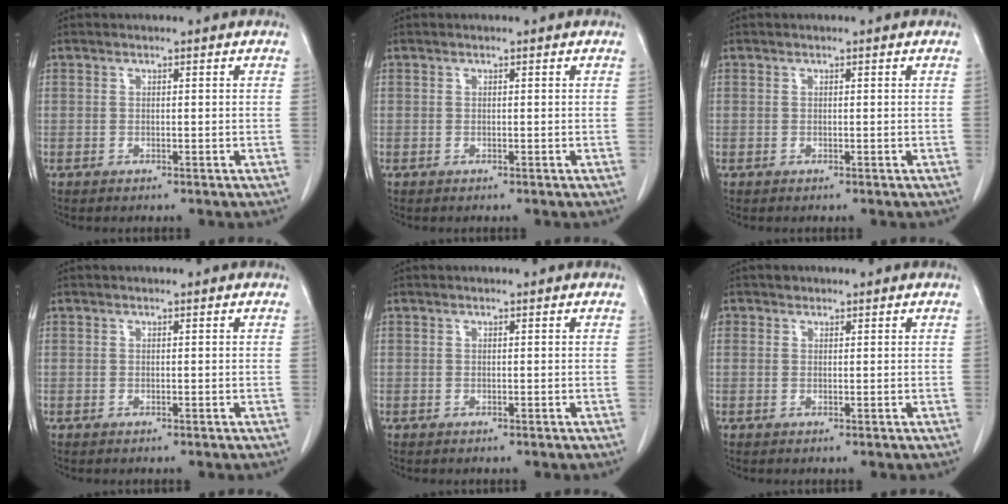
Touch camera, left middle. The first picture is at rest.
{"total": 0.0}
{"total": 0.0}
{"total": 0.0}
{"total": 0.0}
{"total": 0.9, "force": [0.5, 0.8, 0.1], "torque": [0.006, 0.003, 0.006]}